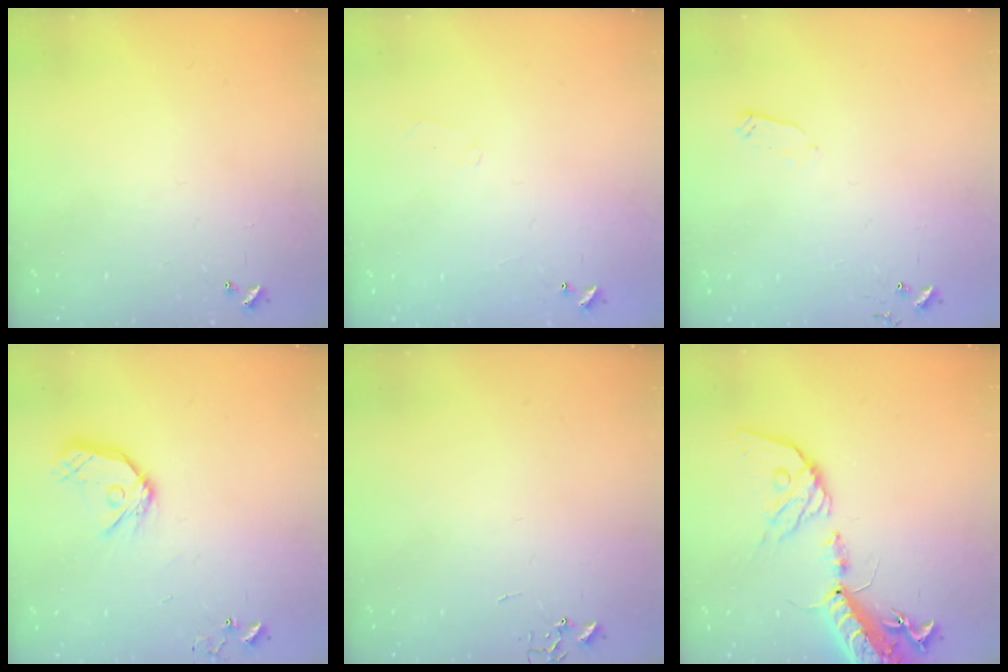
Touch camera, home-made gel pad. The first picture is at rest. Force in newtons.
{"total": 5.0, "press": 5.0, "slide": 0.9}
{"total": 2.4, "press": 2.4, "slide": 0.4}
{"total": 13.0, "press": 12.9, "slide": 1.6}
{"total": 0.0}
{"total": 19.5, "press": 19.0, "slide": 4.4}